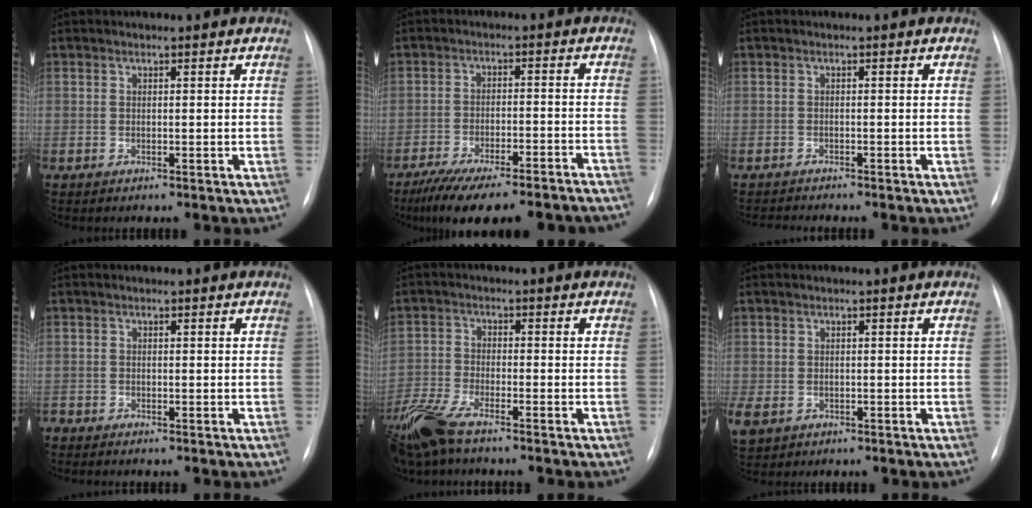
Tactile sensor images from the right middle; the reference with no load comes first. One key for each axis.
{"total": 18.5, "fx": -15.9, "fy": 2.8, "fz": 9.1, "tx": -0.115, "ty": -0.008, "tz": -0.221}
{"total": 2.3, "fx": -2.2, "fy": -0.6, "fz": 0.4, "tx": -0.005, "ty": -0.010, "tz": -0.031}
{"total": 0.8, "fx": -0.8, "fy": 0.0, "fz": 0.1, "tx": -0.004, "ty": -0.004, "tz": -0.014}
{"total": 8.6, "fx": -6.7, "fy": 2.0, "fz": 5.0, "tx": -0.117, "ty": -0.020, "tz": -0.134}
{"total": 3.7, "fx": -1.5, "fy": 2.8, "fz": 1.9, "tx": -0.048, "ty": -0.005, "tz": -0.013}